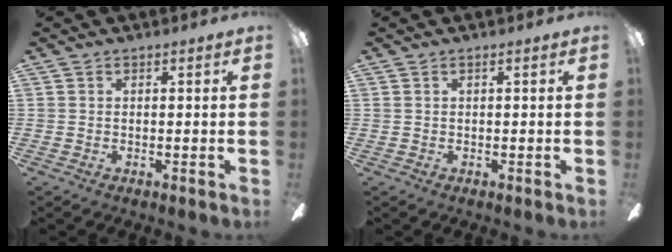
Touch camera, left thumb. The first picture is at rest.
{"total": 0.7, "force": [0.0, 0.1, 0.7], "torque": [-0.012, 0.001, 0.000]}